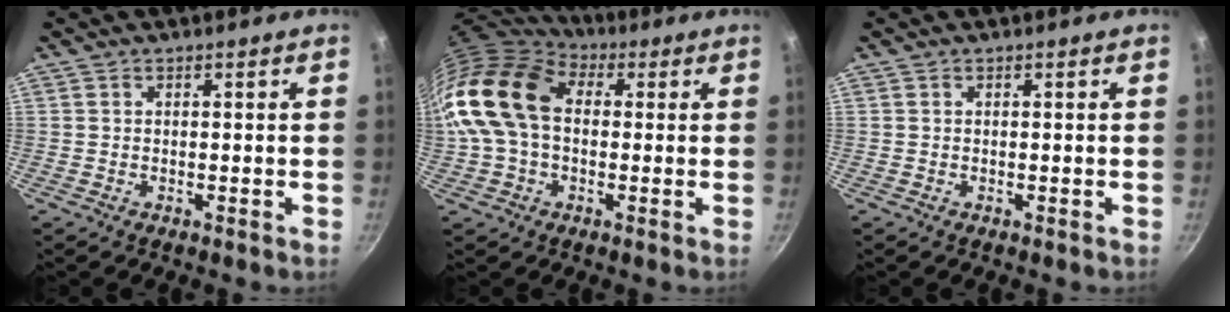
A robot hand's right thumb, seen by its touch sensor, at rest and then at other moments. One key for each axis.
{"total": 17.8, "fx": 1.4, "fy": 12.5, "fz": 12.6, "tx": -0.233, "ty": 0.033, "tz": 0.013}
{"total": 0.0}